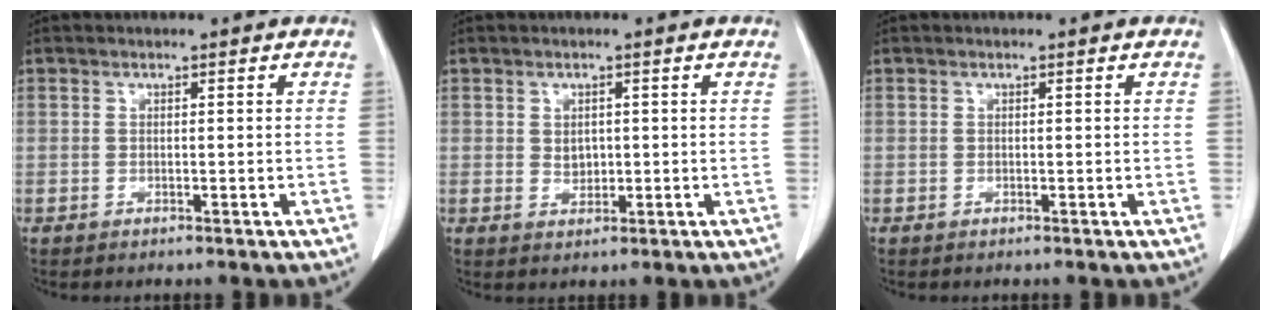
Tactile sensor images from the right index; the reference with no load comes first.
{"total": 2.0, "force": [0.3, 1.6, 1.2], "torque": [-0.018, -0.001, 0.011]}
{"total": 0.0}